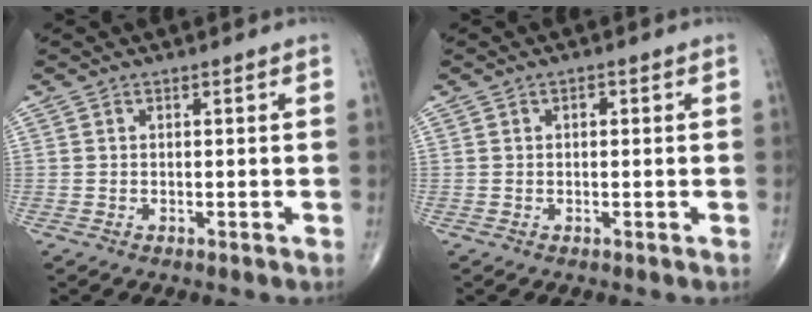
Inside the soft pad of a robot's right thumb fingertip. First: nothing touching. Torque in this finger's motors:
{"motor_torque": [-0.06, 0.29, 0.36, 0.26, -0.02]}